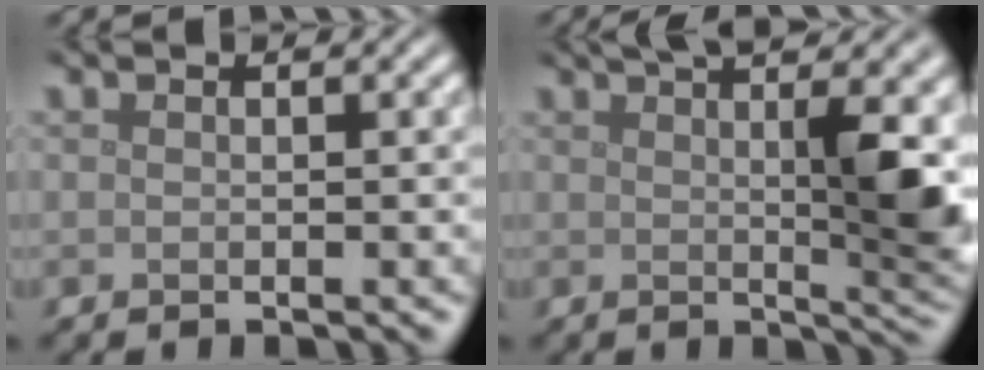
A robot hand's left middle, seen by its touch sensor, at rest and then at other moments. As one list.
[{"total": 8.9, "force": [2.7, 2.5, 8.2], "torque": [-0.090, 0.008, 0.039]}]